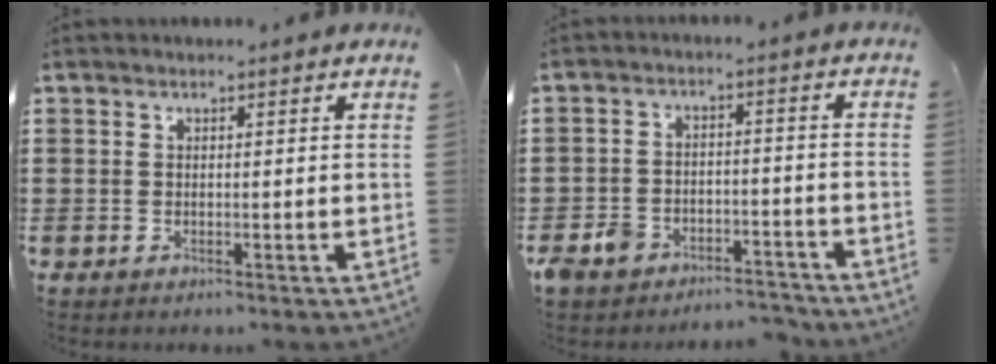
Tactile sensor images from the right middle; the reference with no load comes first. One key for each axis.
{"total": 5.1, "fx": -4.6, "fy": 1.7, "fz": 1.1, "tx": -0.047, "ty": 0.004, "tz": -0.102}